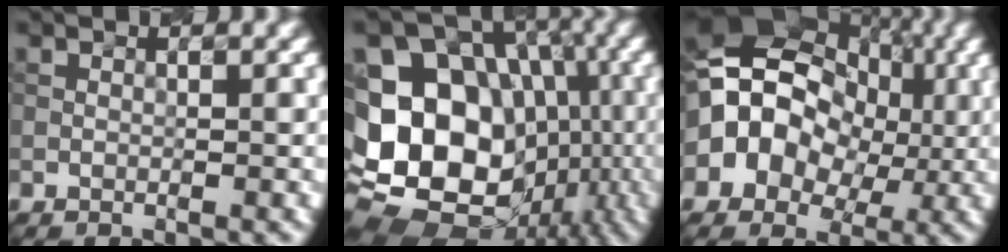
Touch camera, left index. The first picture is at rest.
{"total": 19.5, "force": [-3.0, 16.2, 10.5], "torque": [-0.177, 0.002, -0.047]}
{"total": 11.3, "force": [0.8, 8.9, 7.0], "torque": [-0.102, 0.019, -0.006]}